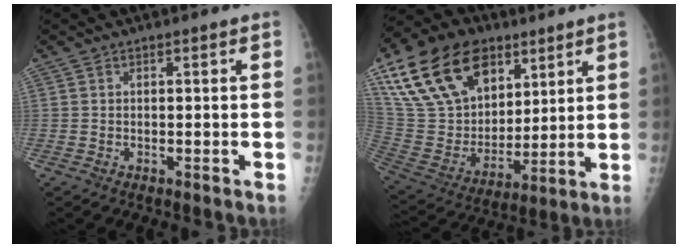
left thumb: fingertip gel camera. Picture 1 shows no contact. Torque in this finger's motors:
{"motor_torque": [1.58, 1.57, 1.54, -1.23, 0.53]}